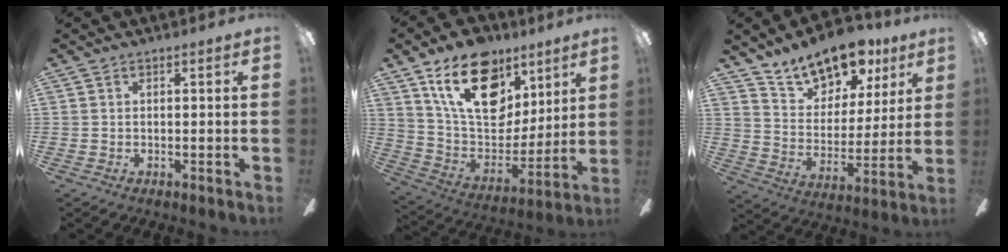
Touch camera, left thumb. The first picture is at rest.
{"total": 22.4, "force": [12.7, 13.4, 12.8], "torque": [-0.216, -0.062, 0.225]}
{"total": 16.1, "force": [12.7, 7.5, 6.5], "torque": [-0.111, -0.083, 0.228]}